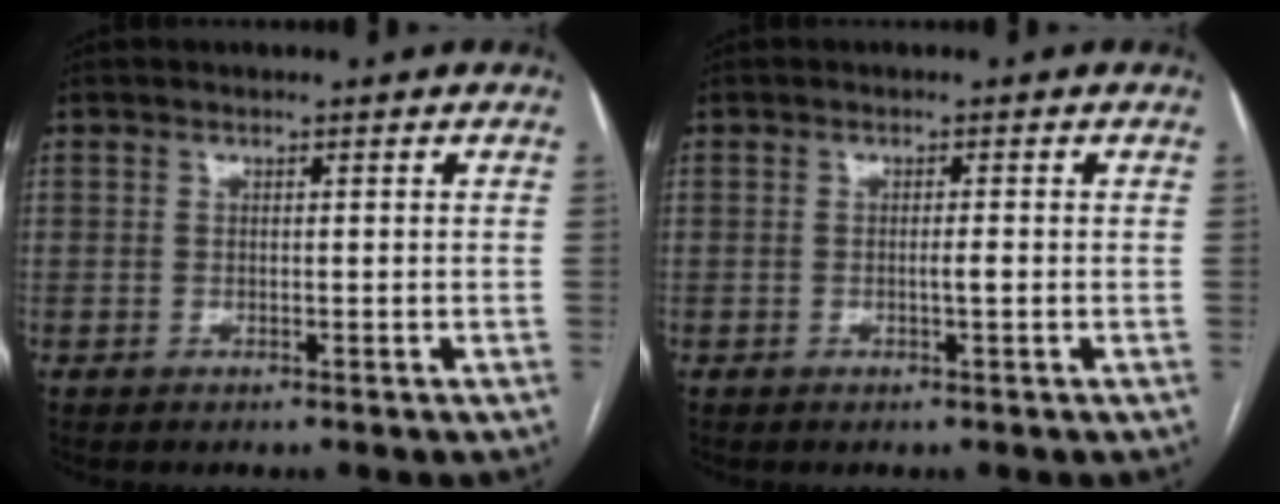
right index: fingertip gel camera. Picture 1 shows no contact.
{"total": 1.1, "force": [-0.2, -0.1, 1.1], "torque": [-0.020, -0.001, -0.005]}